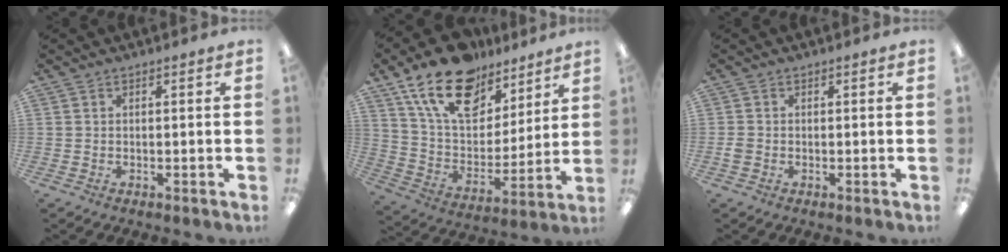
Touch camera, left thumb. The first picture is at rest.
{"total": 19.7, "force": [13.7, 10.4, 9.6], "torque": [-0.179, -0.074, 0.246]}
{"total": 1.5, "force": [-0.5, 1.2, 0.7], "torque": [-0.012, 0.002, -0.008]}